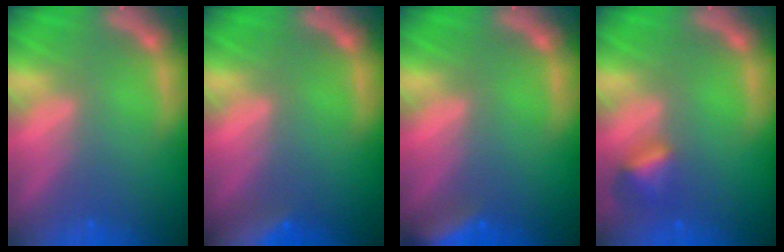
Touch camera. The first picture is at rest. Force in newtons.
{"total": 9.4}
{"total": 5.0}
{"total": 2.4}